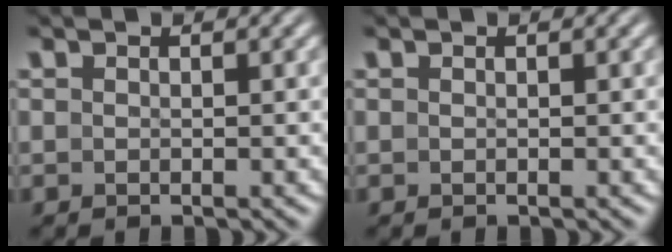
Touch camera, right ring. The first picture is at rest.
{"total": 0.0}